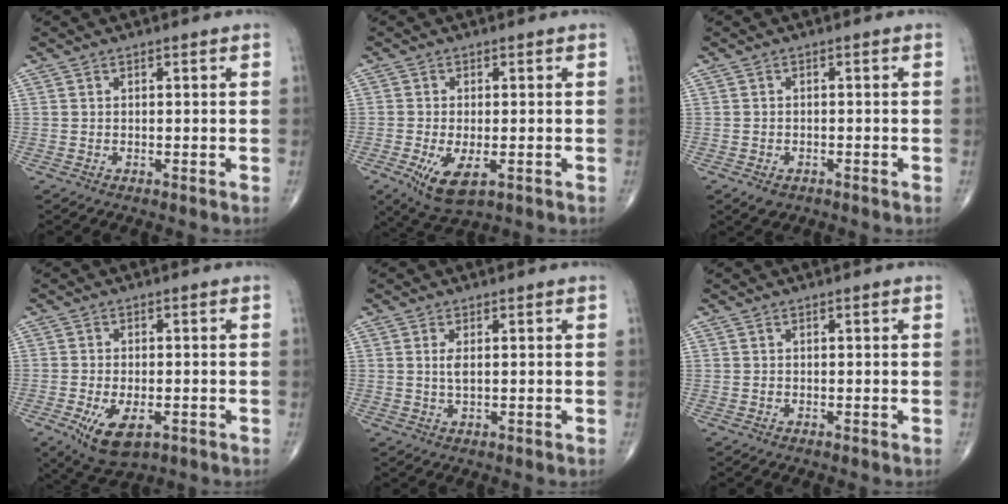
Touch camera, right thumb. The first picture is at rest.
{"total": 7.5, "force": [-2.6, 3.2, 6.2], "torque": [-0.116, -0.017, -0.038]}
{"total": 2.4, "force": [-1.3, 1.6, 1.3], "torque": [-0.017, 0.003, -0.014]}
{"total": 8.4, "force": [-3.2, 4.2, 6.6], "torque": [-0.114, -0.004, -0.045]}
{"total": 2.2, "force": [0.4, 0.8, 2.0], "torque": [-0.043, -0.002, 0.012]}
{"total": 0.0}